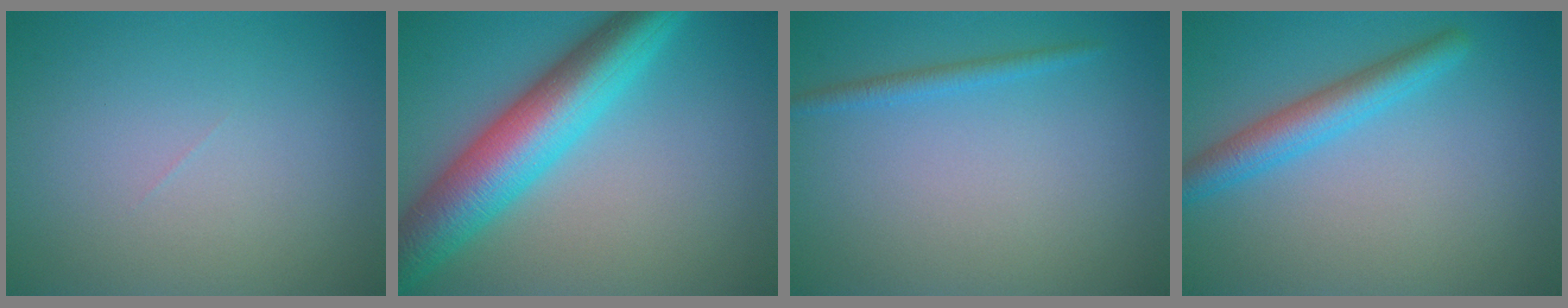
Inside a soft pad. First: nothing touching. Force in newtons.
{"total": 9.3, "press": 9.3, "slide": 0.1}
{"total": 1.3, "press": 1.3, "slide": 0.1}
{"total": 3.6, "press": 3.6, "slide": 0.1}